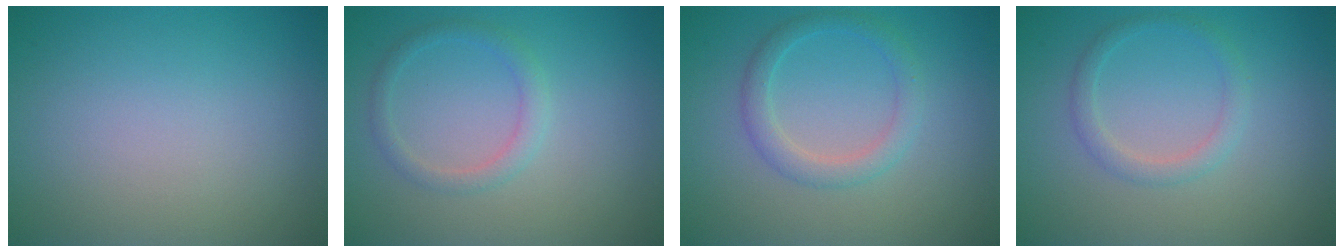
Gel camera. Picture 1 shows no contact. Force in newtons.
{"total": 1.7, "press": 1.7, "slide": 0.1}
{"total": 2.4, "press": 2.4, "slide": 0.1}
{"total": 1.7, "press": 1.7, "slide": 0.0}